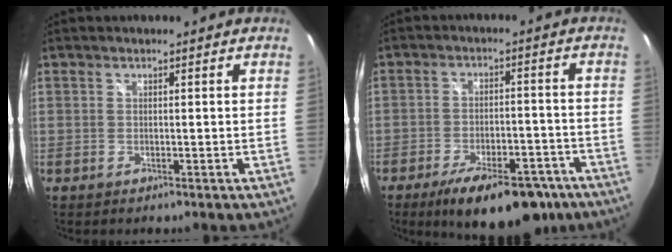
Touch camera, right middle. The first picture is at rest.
{"total": 16.8, "force": [-11.6, 6.5, 10.1], "torque": [-0.173, -0.014, -0.159]}